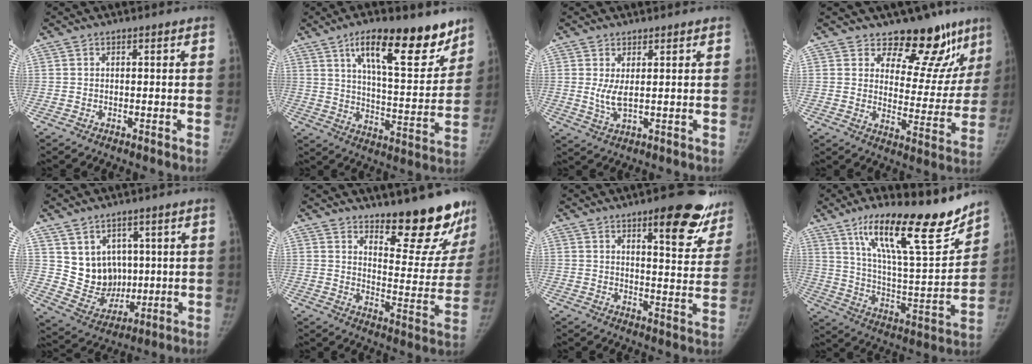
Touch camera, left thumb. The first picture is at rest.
{"total": 19.3, "force": [12.0, 6.4, 13.7], "torque": [-0.164, -0.067, 0.192]}
{"total": 3.3, "force": [0.7, 1.0, 3.1], "torque": [-0.064, -0.013, 0.019]}
{"total": 14.7, "force": [11.3, 7.2, 6.1], "torque": [-0.018, -0.089, 0.146]}
{"total": 9.7, "force": [2.7, 8.3, 4.2], "torque": [-0.029, -0.022, 0.070]}
{"total": 17.6, "force": [13.9, 4.9, 9.6], "torque": [-0.081, -0.129, 0.187]}
{"total": 15.2, "force": [9.6, 4.9, 10.7], "torque": [-0.081, -0.056, 0.122]}
{"total": 23.2, "force": [16.1, 5.3, 15.8], "torque": [-0.224, -0.079, 0.272]}